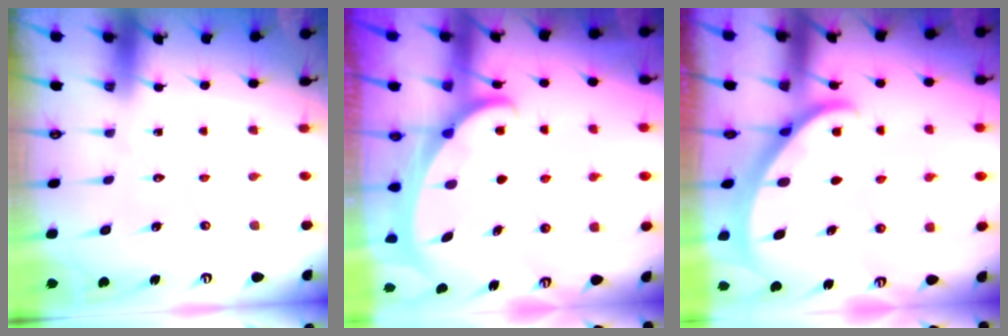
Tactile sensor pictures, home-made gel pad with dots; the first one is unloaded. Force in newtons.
{"total": 2.7, "press": 2.7, "slide": 0.3}
{"total": 2.3, "press": 2.3, "slide": 0.3}